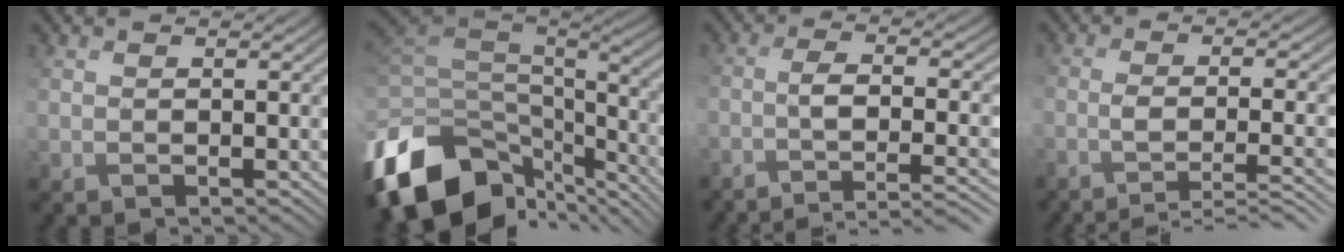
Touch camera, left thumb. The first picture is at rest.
{"total": 16.5, "force": [-7.8, 9.6, 11.0], "torque": [-0.285, -0.021, -0.117]}
{"total": 7.6, "force": [-4.1, 2.0, 6.1], "torque": [-0.093, -0.005, -0.060]}
{"total": 6.9, "force": [-4.1, 1.7, 5.4], "torque": [-0.082, -0.002, -0.063]}